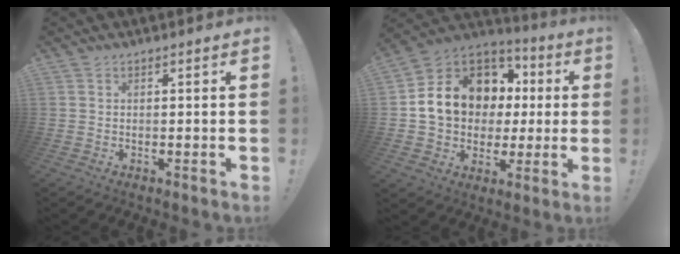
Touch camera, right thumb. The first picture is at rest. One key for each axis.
{"total": 16.5, "fx": 3.7, "fy": 13.3, "fz": 9.1, "tx": -0.136, "ty": -0.008, "tz": 0.087}